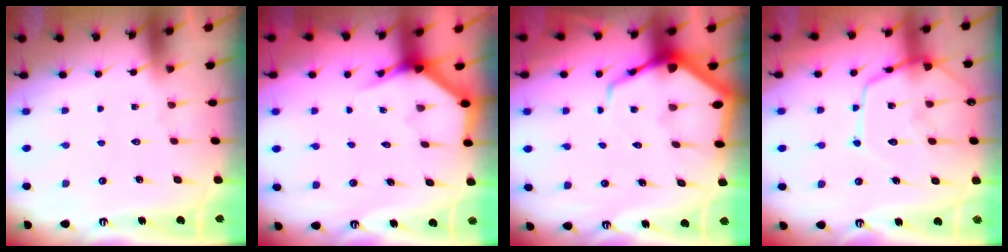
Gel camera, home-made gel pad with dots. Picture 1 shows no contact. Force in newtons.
{"total": 3.9, "press": 3.9, "slide": 0.3}
{"total": 8.7, "press": 8.6, "slide": 1.0}
{"total": 12.5, "press": 12.4, "slide": 1.2}